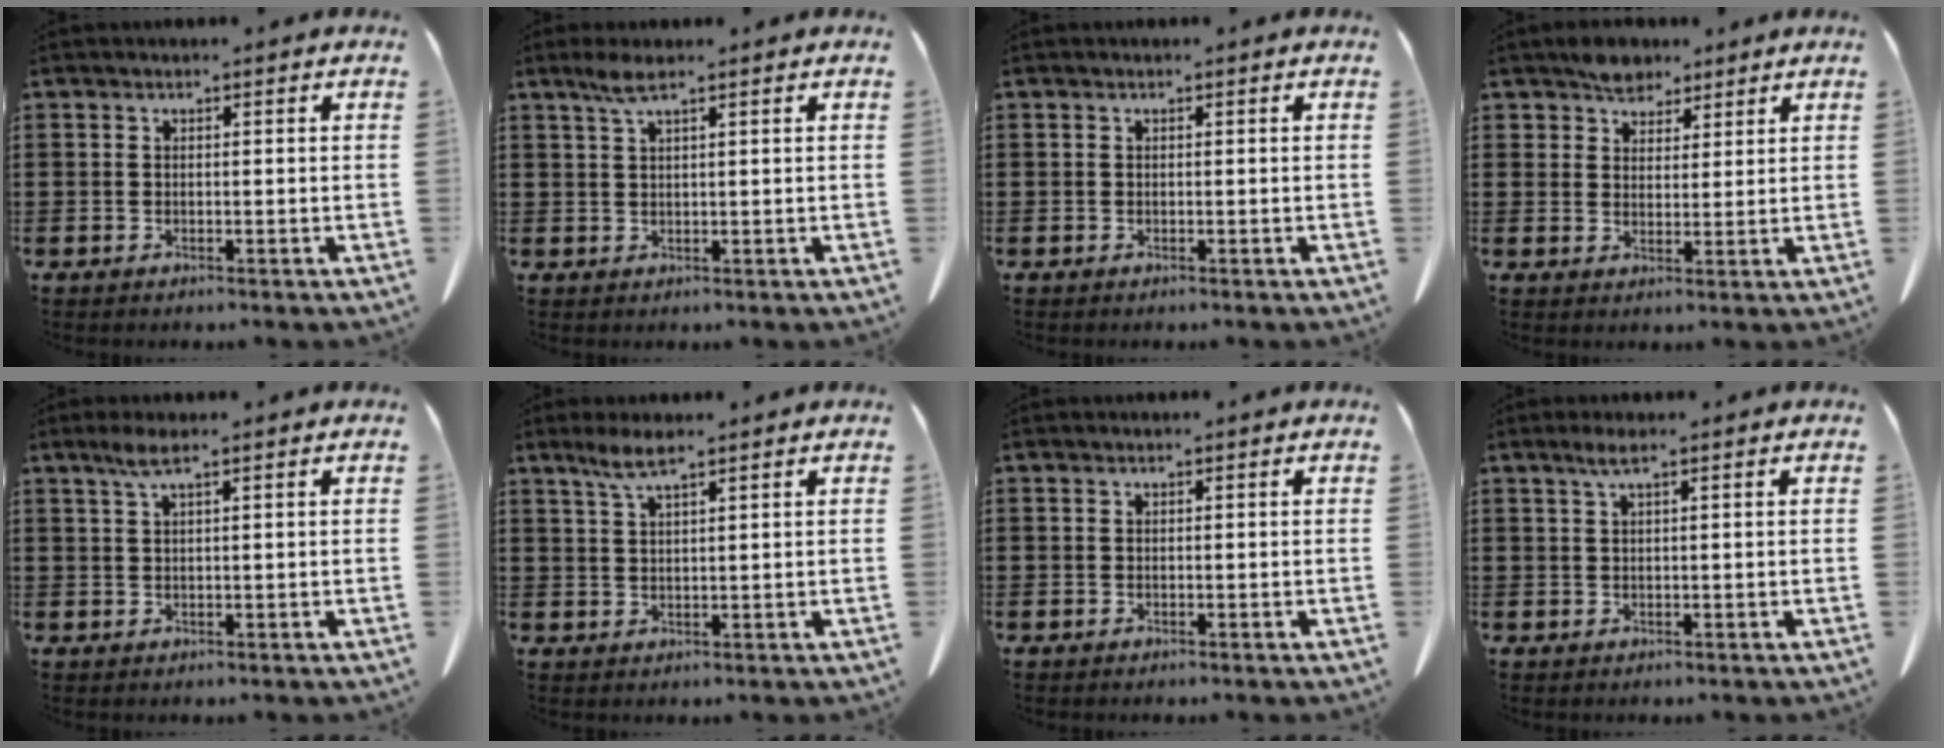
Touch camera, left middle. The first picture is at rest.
{"total": 2.8, "force": [1.8, 0.4, 2.2], "torque": [-0.048, 0.003, 0.031]}
{"total": 0.0}
{"total": 4.6, "force": [3.9, 2.3, 0.7], "torque": [-0.027, 0.004, 0.076]}
{"total": 2.7, "force": [1.5, 0.3, 2.2], "torque": [-0.048, 0.003, 0.026]}
{"total": 3.6, "force": [2.4, 0.4, 2.6], "torque": [-0.059, 0.003, 0.042]}
{"total": 0.0}
{"total": 1.9, "force": [0.9, 0.1, 1.7], "torque": [-0.035, 0.001, 0.016]}